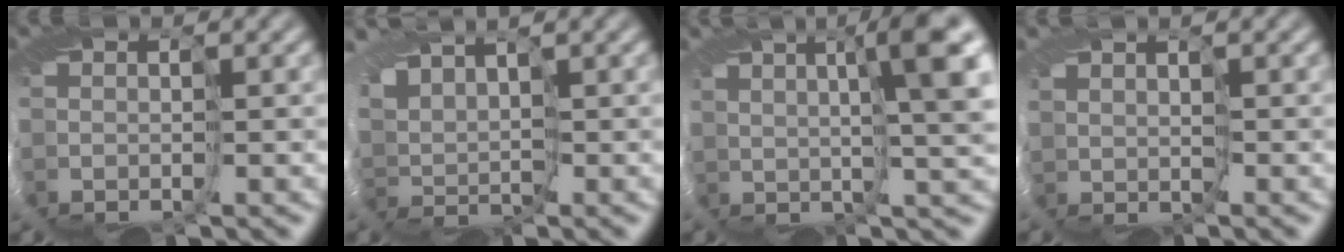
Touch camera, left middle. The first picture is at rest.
{"total": 3.8, "force": [3.1, 1.6, 1.4], "torque": [-0.040, 0.003, 0.054]}
{"total": 7.6, "force": [2.6, 0.9, 7.1], "torque": [-0.091, 0.013, 0.039]}
{"total": 0.8, "force": [0.8, -0.2, -0.2], "torque": [0.000, -0.002, 0.013]}